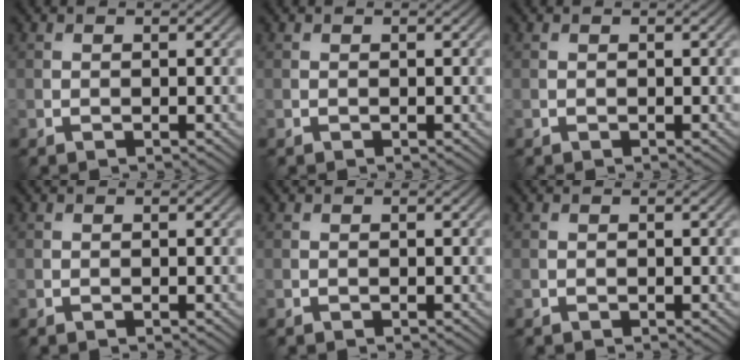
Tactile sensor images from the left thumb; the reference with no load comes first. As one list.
[{"total": 0.0}, {"total": 0.0}, {"total": 0.0}, {"total": 0.0}, {"total": 0.0}]